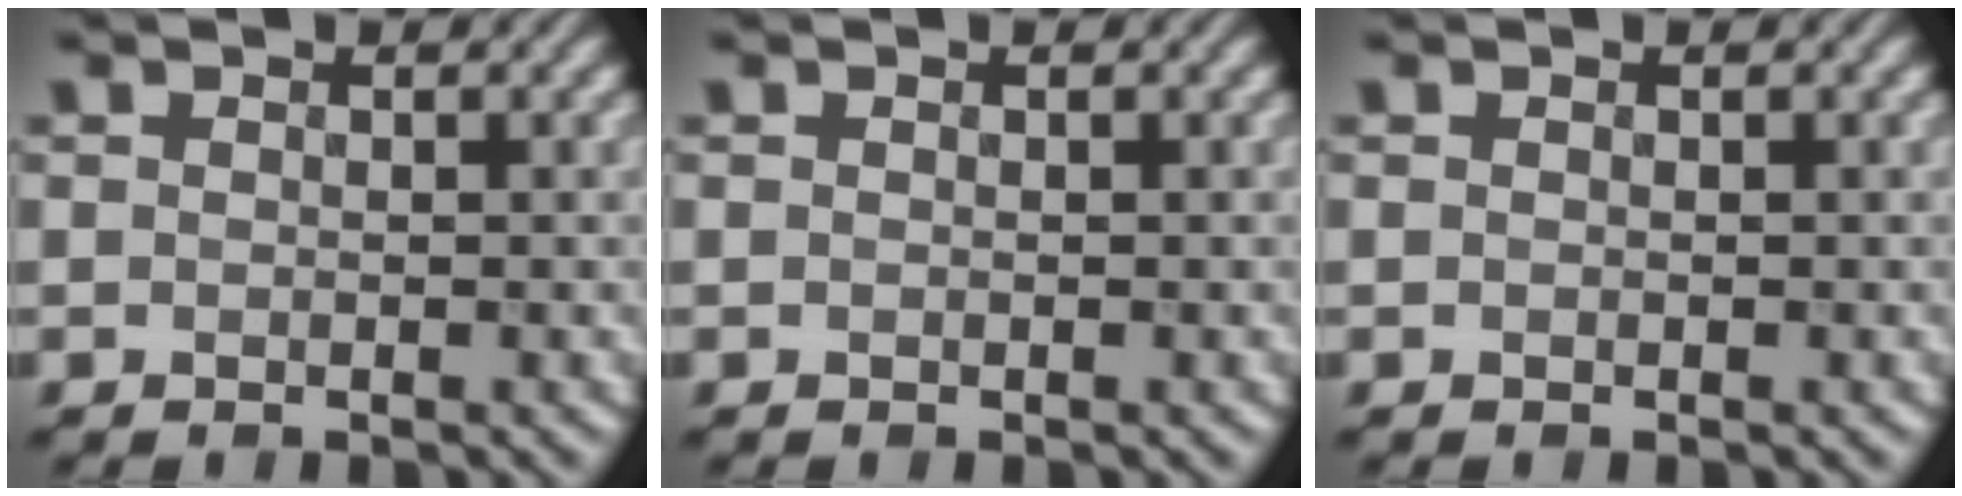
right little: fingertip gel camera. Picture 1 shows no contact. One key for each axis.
{"total": 0.0}
{"total": 0.0}